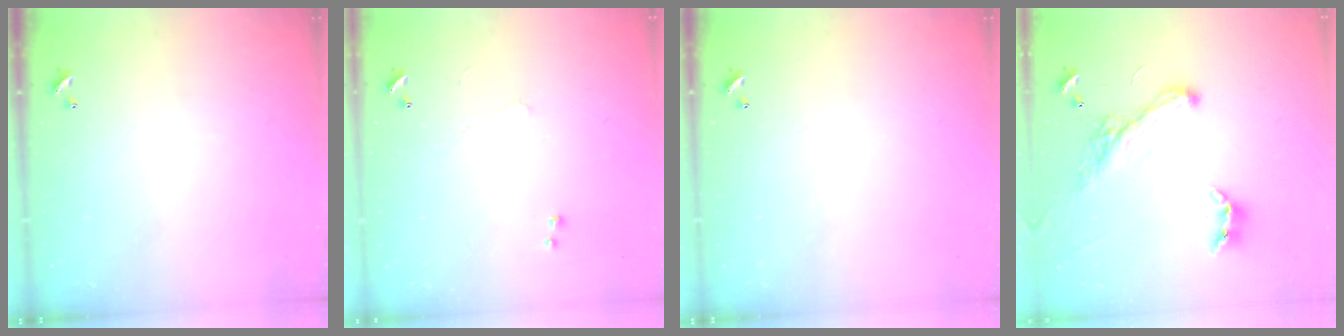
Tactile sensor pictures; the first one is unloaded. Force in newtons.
{"total": 1.0, "press": 0.9, "slide": 0.5}
{"total": 0.0}
{"total": 2.2, "press": 2.2, "slide": 0.1}